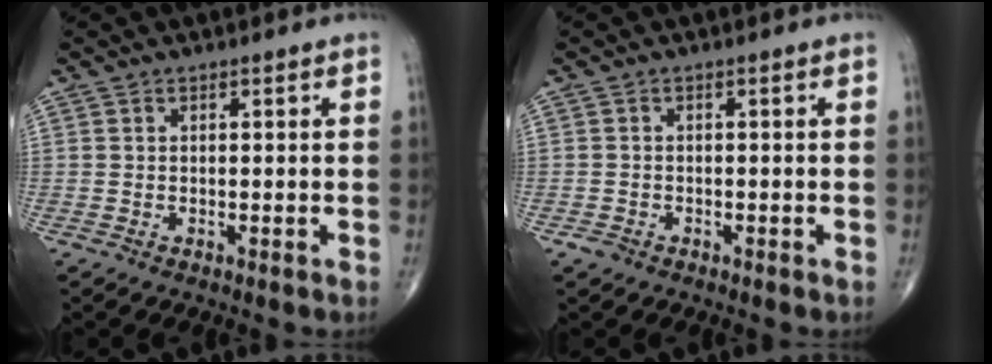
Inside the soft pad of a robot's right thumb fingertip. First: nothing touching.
{"total": 1.2, "force": [-0.8, 0.9, 0.3], "torque": [-0.007, 0.004, -0.015]}